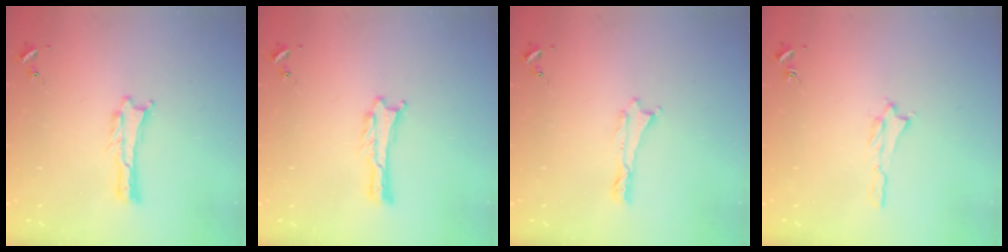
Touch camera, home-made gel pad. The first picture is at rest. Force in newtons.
{"total": 0.0}
{"total": 0.0}
{"total": 1.2, "press": 1.2, "slide": 0.3}